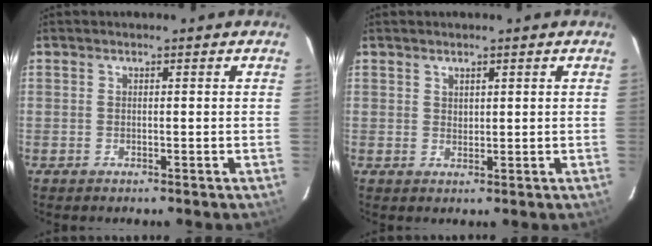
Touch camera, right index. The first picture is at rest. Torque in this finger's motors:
{"motor_torque": [-0.03, -0.03, 0.00, 0.00]}